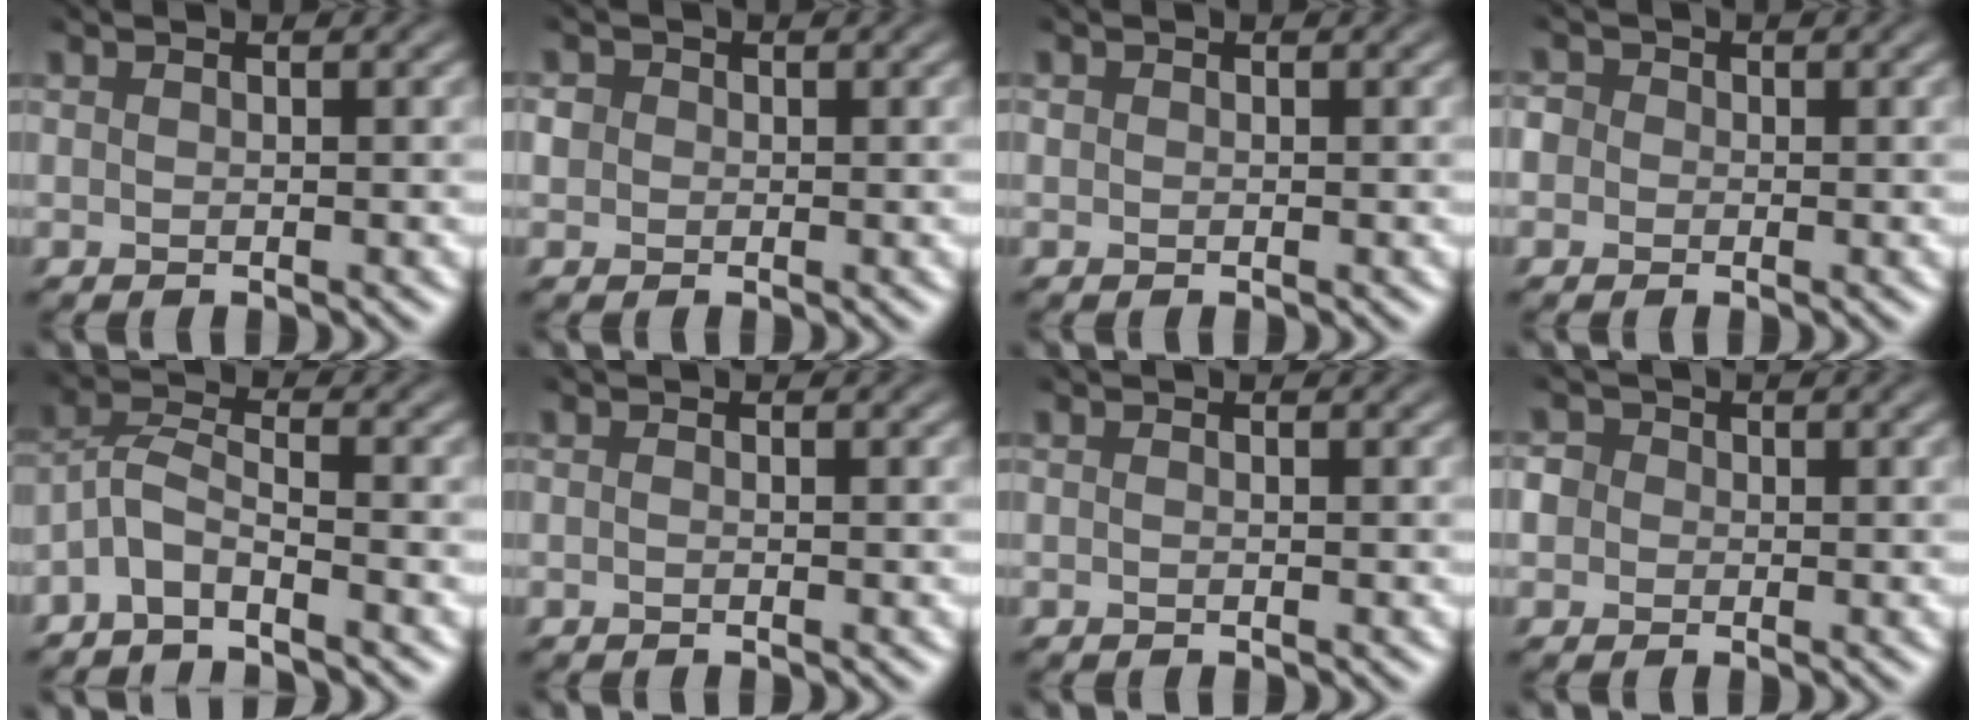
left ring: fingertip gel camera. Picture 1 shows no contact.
{"total": 2.3, "force": [-1.4, -0.3, -1.7], "torque": [0.005, -0.012, -0.011]}
{"total": 1.7, "force": [-0.8, -0.9, -1.2], "torque": [0.005, -0.015, 0.001]}
{"total": 2.8, "force": [-2.0, -0.1, -2.0], "torque": [0.014, -0.014, -0.025]}
{"total": 4.0, "force": [-4.0, -0.7, -0.2], "torque": [-0.026, -0.010, -0.071]}
{"total": 1.0, "force": [-0.9, -0.4, -0.3], "torque": [0.005, -0.009, -0.021]}
{"total": 0.7, "force": [-0.6, -0.3, -0.3], "torque": [0.006, -0.007, -0.015]}
{"total": 2.7, "force": [-1.9, 0.0, -2.0], "torque": [0.012, -0.014, -0.023]}